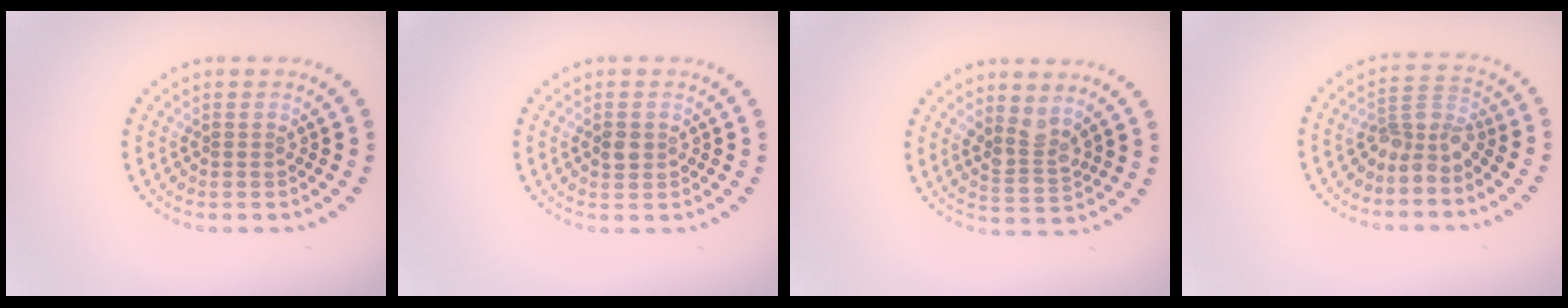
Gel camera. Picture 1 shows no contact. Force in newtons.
{"total": 1.4, "press": 1.3, "slide": 0.3}
{"total": 2.5, "press": 2.2, "slide": 1.3}
{"total": 2.7, "press": 2.0, "slide": 1.8}